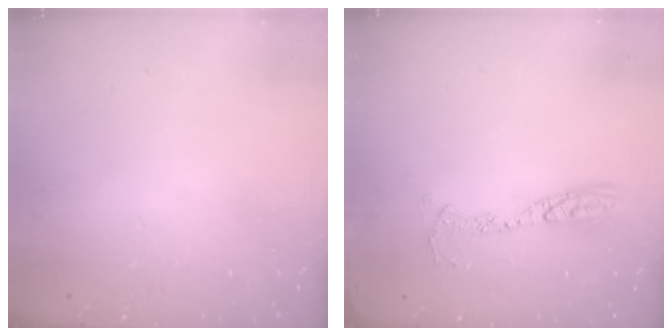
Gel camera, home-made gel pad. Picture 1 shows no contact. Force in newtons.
{"total": 10.6, "press": 10.6, "slide": 0.9}